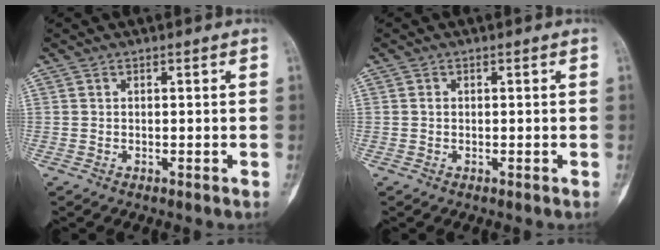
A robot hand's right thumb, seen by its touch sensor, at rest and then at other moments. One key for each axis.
{"total": 0.5, "fx": 0.0, "fy": 0.4, "fz": 0.3, "tx": -0.005, "ty": 0.001, "tz": -0.001}